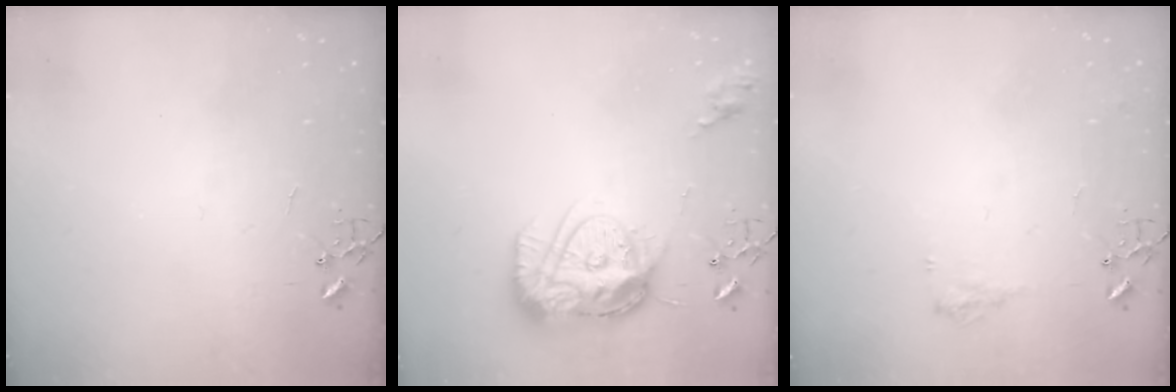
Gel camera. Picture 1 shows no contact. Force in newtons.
{"total": 15.2, "press": 15.1, "slide": 1.5}
{"total": 7.7, "press": 7.7, "slide": 0.3}